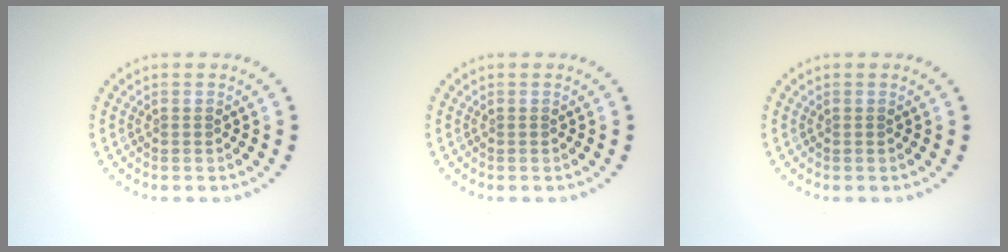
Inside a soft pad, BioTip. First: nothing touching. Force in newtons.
{"total": 0.0}
{"total": 0.0}